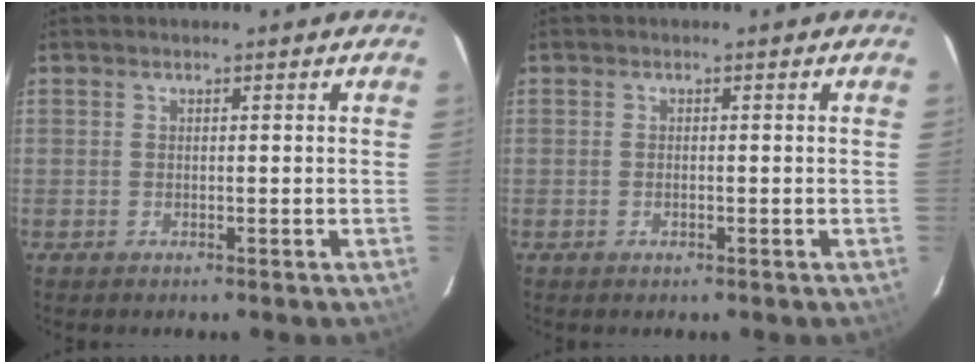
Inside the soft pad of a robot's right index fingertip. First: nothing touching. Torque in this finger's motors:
{"motor_torque": [0.48, 0.11, 0.11, 0.02]}